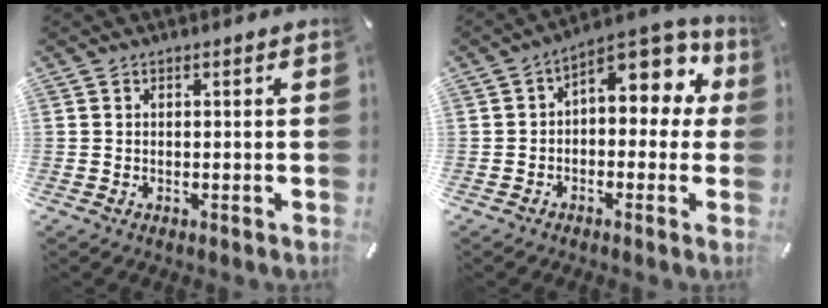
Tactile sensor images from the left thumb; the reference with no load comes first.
{"total": 9.1, "force": [3.9, 5.3, 6.3], "torque": [-0.083, -0.035, 0.067]}